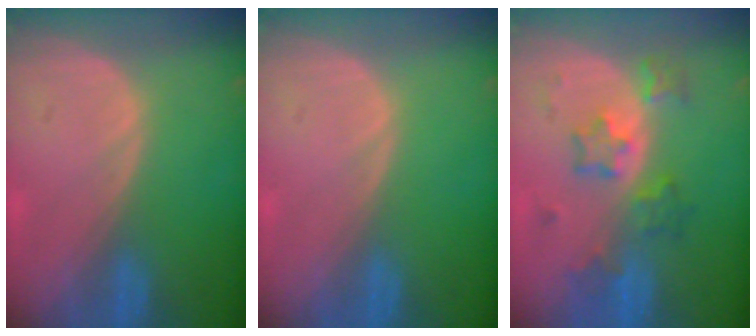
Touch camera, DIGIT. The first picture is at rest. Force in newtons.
{"total": 0.0}
{"total": 6.1, "press": 5.9, "slide": 1.6}